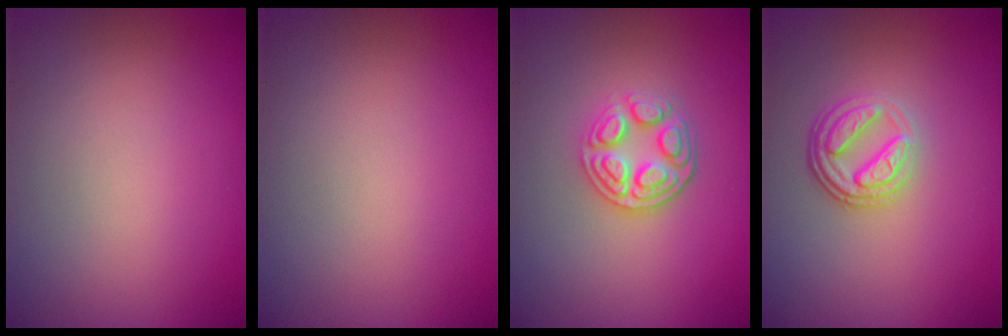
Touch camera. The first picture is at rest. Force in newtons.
{"total": 0.0}
{"total": 3.6, "press": 3.1, "slide": 1.8}
{"total": 3.6, "press": 2.7, "slide": 2.4}